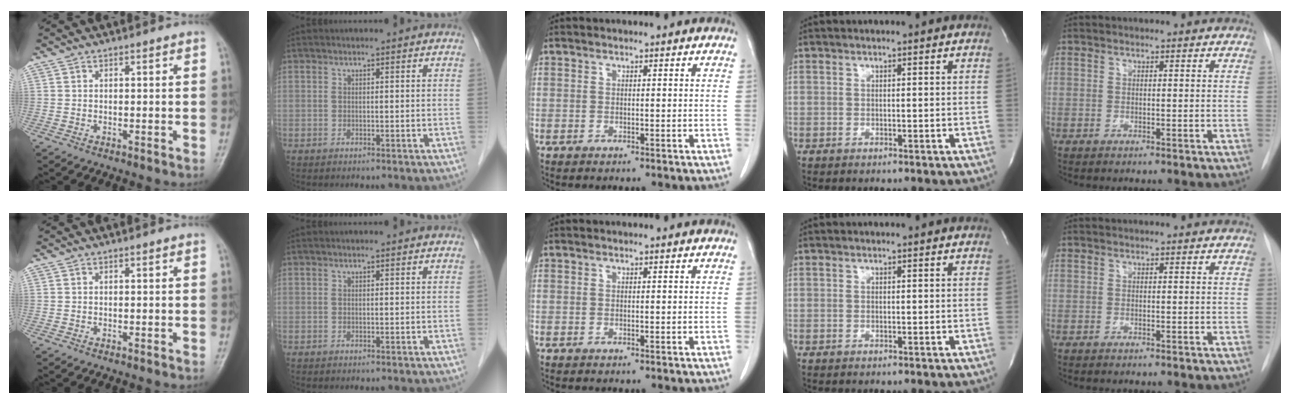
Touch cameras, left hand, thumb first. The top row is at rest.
{}